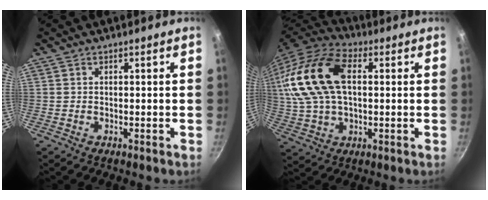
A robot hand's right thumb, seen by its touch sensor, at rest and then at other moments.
{"total": 20.1, "force": [3.9, 12.1, 15.6], "torque": [-0.305, 0.021, 0.064]}